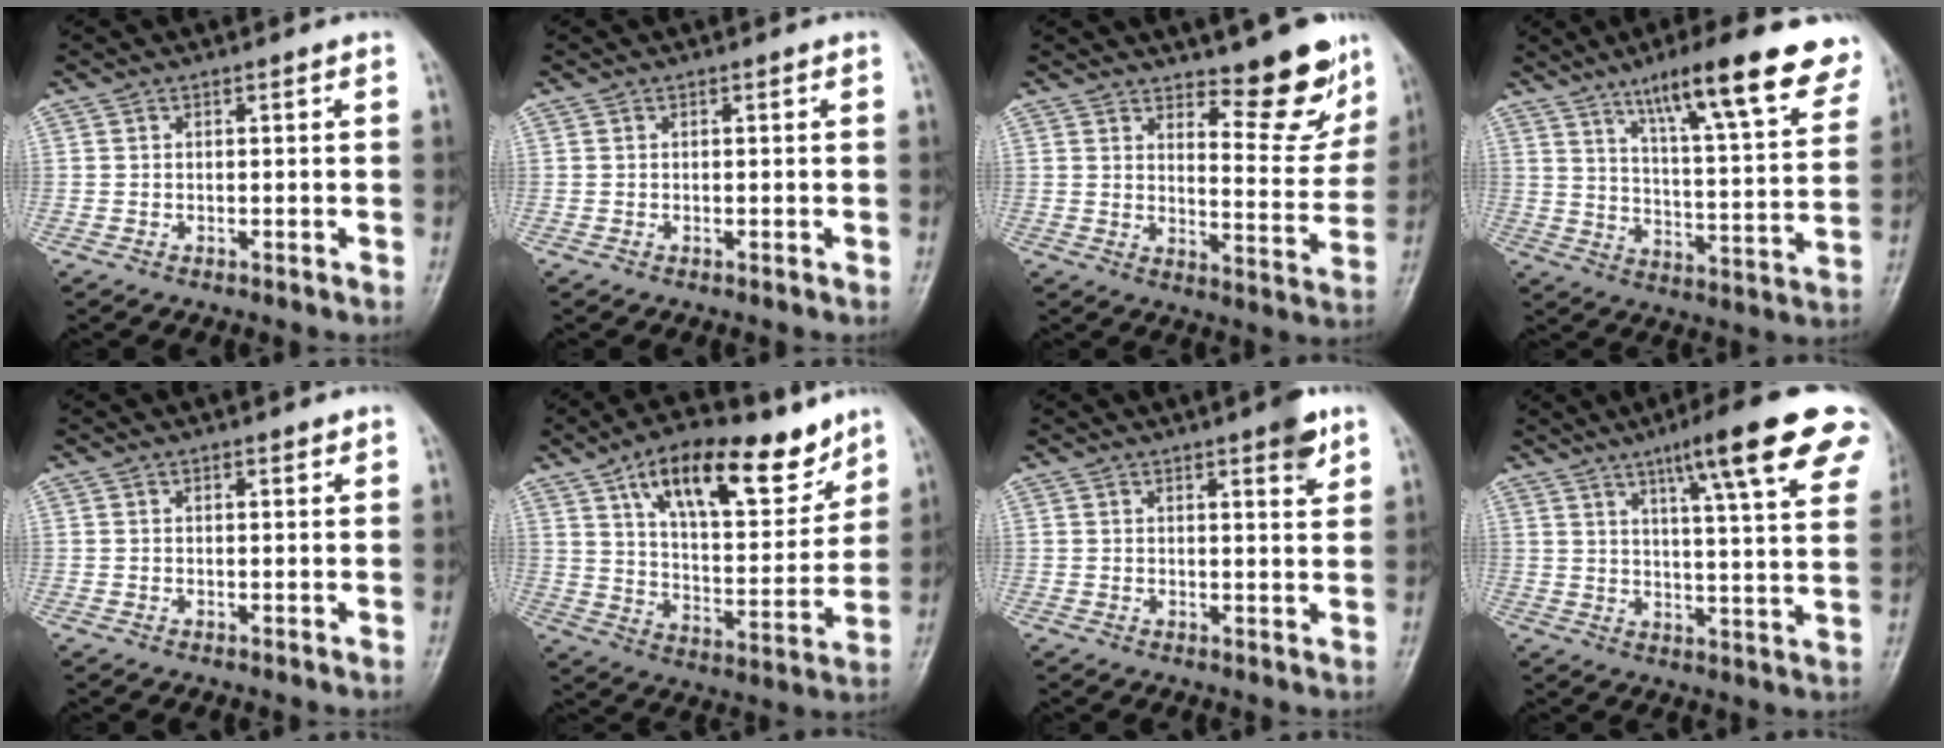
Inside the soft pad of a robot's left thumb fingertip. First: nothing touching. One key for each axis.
{"total": 0.0}
{"total": 11.4, "fx": 8.6, "fy": 3.5, "fz": 6.5, "tx": -0.043, "ty": -0.071, "tz": 0.128}
{"total": 21.4, "fx": 13.6, "fy": 4.2, "fz": 16.0, "tx": -0.207, "ty": -0.044, "tz": 0.201}
{"total": 1.0, "fx": 0.8, "fy": 0.3, "fz": 0.5, "tx": -0.008, "ty": -0.005, "tz": 0.011}
{"total": 21.0, "fx": 12.5, "fy": 8.9, "fz": 14.3, "tx": -0.183, "ty": -0.054, "tz": 0.209}
{"total": 4.7, "fx": 2.9, "fy": 1.1, "fz": 3.5, "tx": -0.040, "ty": -0.016, "tz": 0.035}
{"total": 19.1, "fx": 11.3, "fy": 2.9, "fz": 15.1, "tx": -0.190, "ty": -0.032, "tz": 0.149}